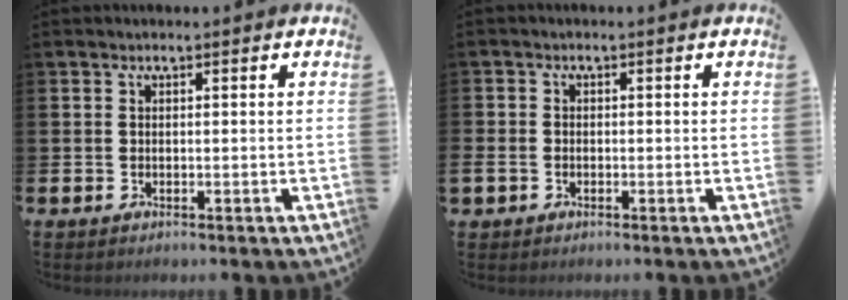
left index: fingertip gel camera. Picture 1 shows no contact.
{"total": 1.5, "force": [-0.8, 1.1, 0.5], "torque": [-0.011, 0.003, -0.018]}